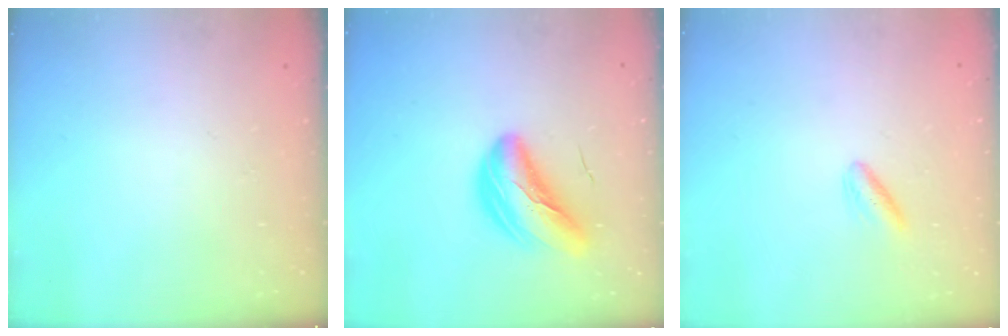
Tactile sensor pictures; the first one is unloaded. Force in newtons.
{"total": 9.8, "press": 9.5, "slide": 2.6}
{"total": 2.8, "press": 2.5, "slide": 1.3}